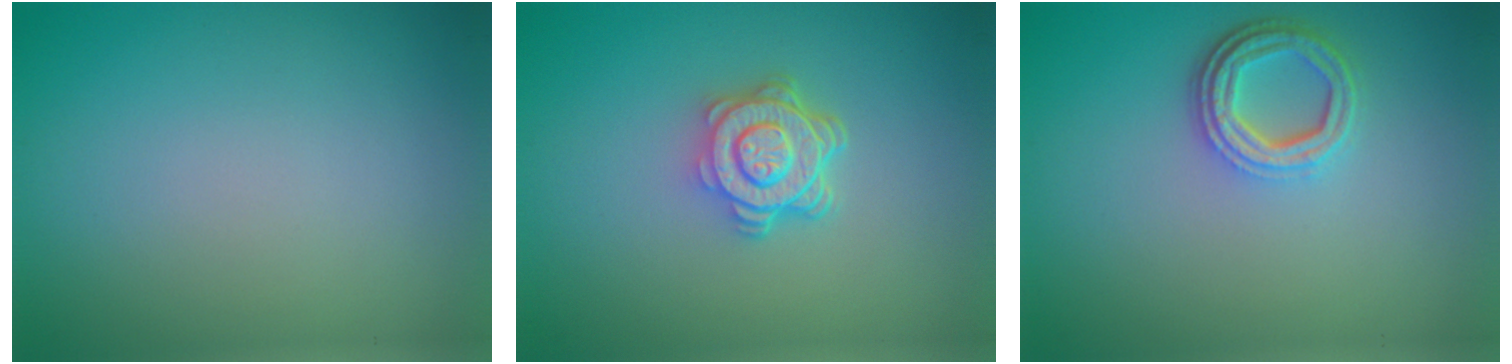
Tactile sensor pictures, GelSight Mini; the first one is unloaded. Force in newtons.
{"total": 4.7, "press": 3.5, "slide": 3.1}
{"total": 3.9, "press": 3.0, "slide": 2.5}